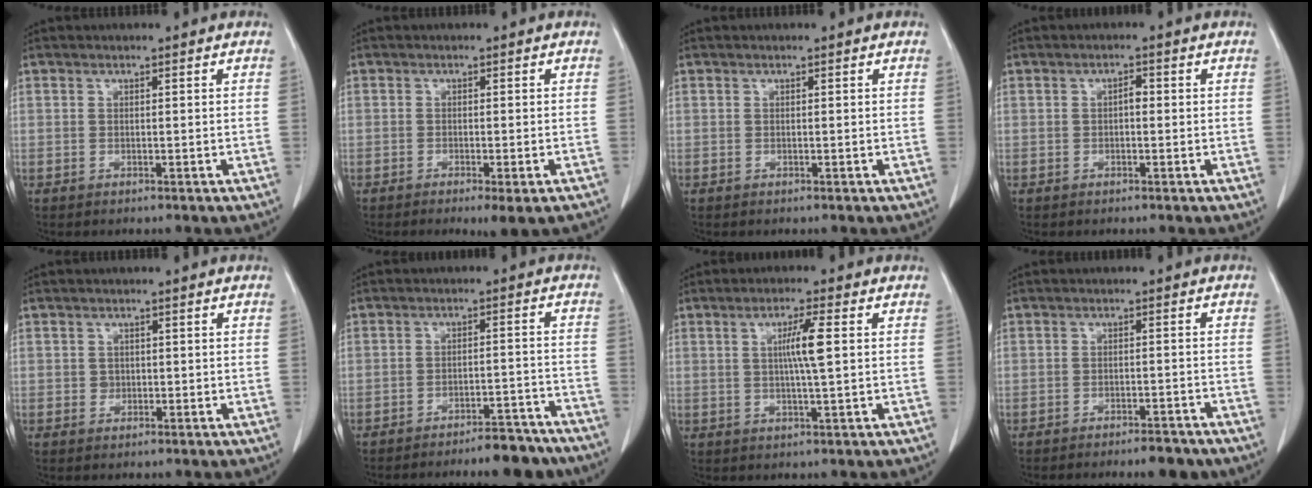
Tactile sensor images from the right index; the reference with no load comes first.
{"total": 4.0, "force": [-2.7, 0.8, 2.8], "torque": [-0.027, -0.007, -0.036]}
{"total": 0.0}
{"total": 1.3, "force": [-0.1, 0.6, 1.2], "torque": [-0.015, 0.005, -0.002]}
{"total": 1.2, "force": [-0.1, 1.1, 0.4], "torque": [-0.007, 0.003, 0.002]}
{"total": 11.1, "force": [-10.1, 1.9, 4.0], "torque": [-0.028, 0.017, -0.134]}
{"total": 5.0, "force": [0.7, -0.3, 4.9], "torque": [-0.089, -0.002, 0.014]}
{"total": 6.1, "force": [-5.2, 1.5, 2.7], "torque": [-0.021, 0.000, -0.071]}